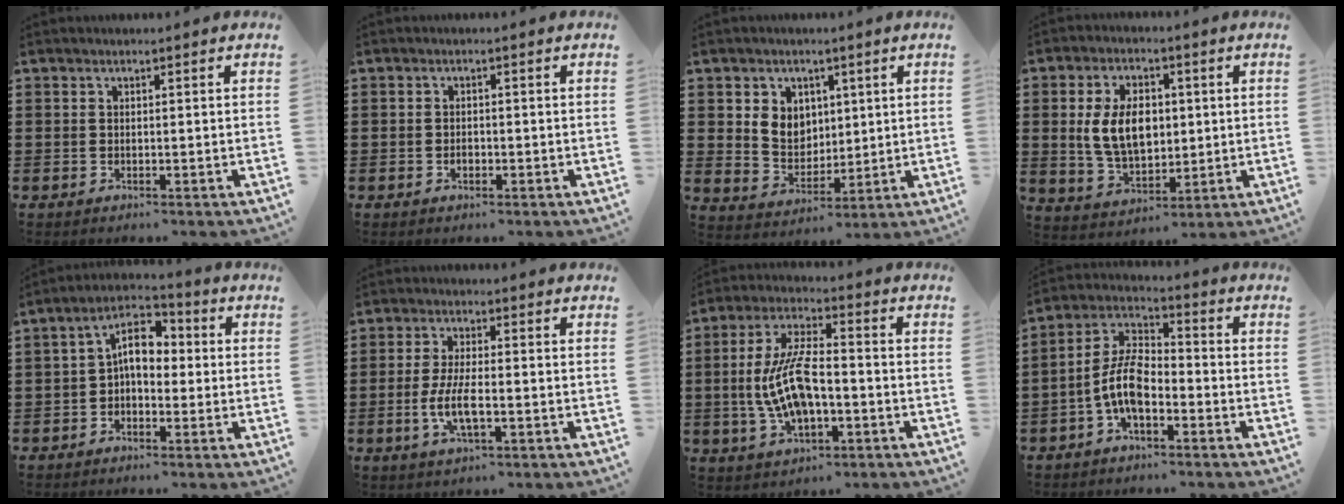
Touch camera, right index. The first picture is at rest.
{"total": 1.0, "force": [-0.5, 0.6, 0.6], "torque": [-0.013, -0.001, -0.010]}
{"total": 5.6, "force": [2.1, 4.9, 1.6], "torque": [-0.047, 0.012, 0.037]}
{"total": 8.8, "force": [0.9, 5.5, 6.8], "torque": [-0.150, 0.009, 0.010]}
{"total": 6.5, "force": [-0.2, 3.6, 5.4], "torque": [-0.111, 0.017, -0.010]}
{"total": 5.9, "force": [-1.6, 1.8, 5.3], "torque": [-0.118, -0.006, -0.036]}
{"total": 10.9, "force": [-1.8, 4.4, 9.8], "torque": [-0.223, -0.008, -0.040]}
{"total": 8.3, "force": [-3.1, 3.8, 6.7], "torque": [-0.172, -0.004, -0.068]}